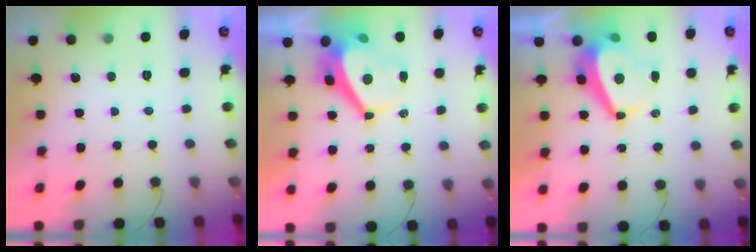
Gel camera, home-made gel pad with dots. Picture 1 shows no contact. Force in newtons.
{"total": 6.7, "press": 6.7, "slide": 0.8}
{"total": 7.8, "press": 7.8, "slide": 0.7}